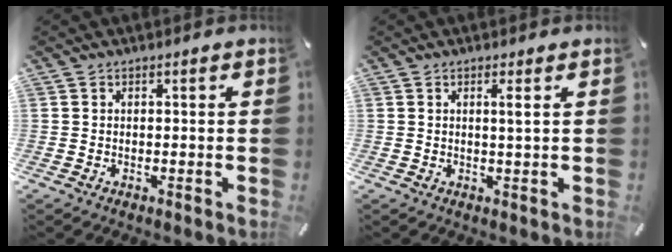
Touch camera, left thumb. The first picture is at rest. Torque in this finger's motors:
{"motor_torque": [0.14, 0.39, 0.23, -0.17, 0.00]}